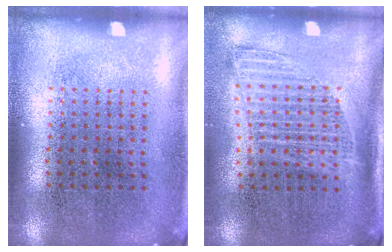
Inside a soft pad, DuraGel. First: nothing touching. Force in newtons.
{"total": 1.3, "press": 1.1, "slide": 0.7}